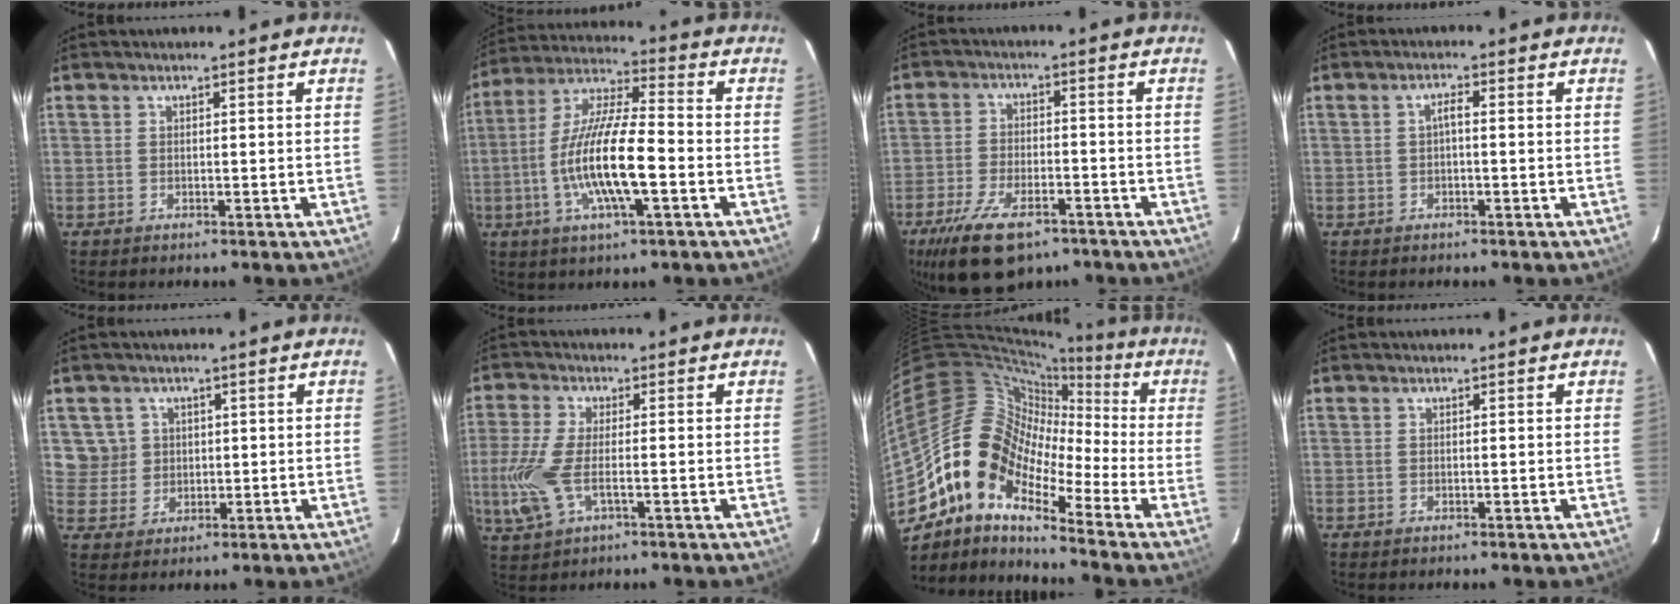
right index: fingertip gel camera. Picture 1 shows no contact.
{"total": 15.4, "force": [-4.1, 3.1, 14.5], "torque": [-0.287, -0.004, -0.081]}
{"total": 14.6, "force": [-9.6, 6.6, 8.8], "torque": [-0.196, -0.023, -0.165]}
{"total": 1.5, "force": [-0.3, 0.4, 1.4], "torque": [-0.028, 0.008, -0.006]}
{"total": 5.3, "force": [1.4, 5.1, 0.5], "torque": [0.000, 0.012, 0.032]}
{"total": 10.0, "force": [-2.4, 4.1, 8.7], "torque": [-0.202, -0.011, -0.046]}
{"total": 14.3, "force": [-7.6, 7.6, 9.4], "torque": [-0.155, 0.010, -0.167]}
{"total": 0.0}